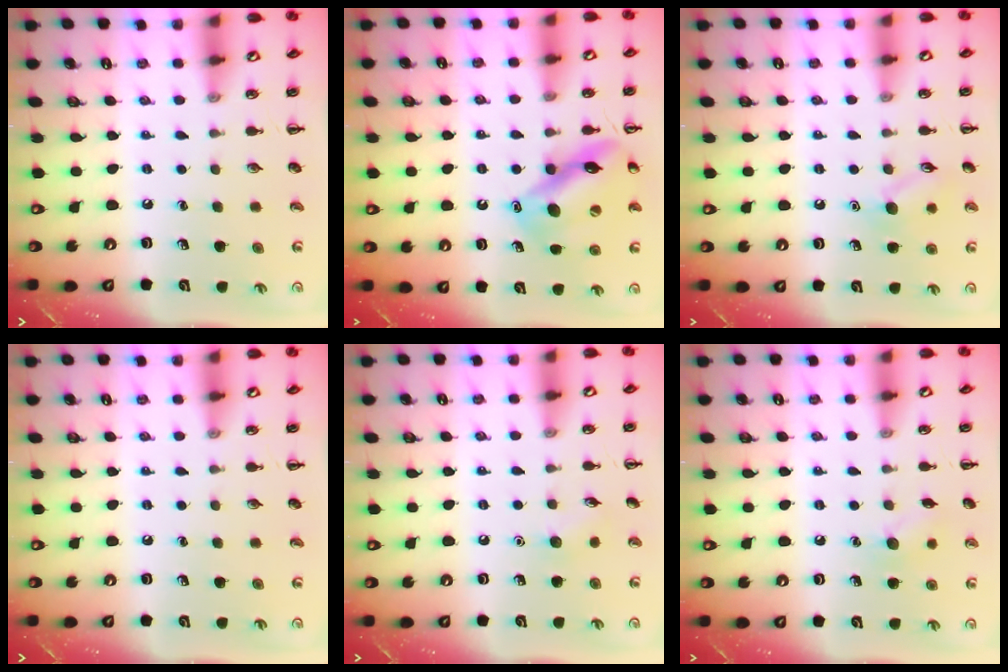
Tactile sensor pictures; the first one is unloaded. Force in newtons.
{"total": 14.2, "press": 14.0, "slide": 2.1}
{"total": 8.5, "press": 8.5, "slide": 1.1}
{"total": 0.0}
{"total": 5.2, "press": 5.1, "slide": 1.3}
{"total": 8.1, "press": 7.8, "slide": 2.1}